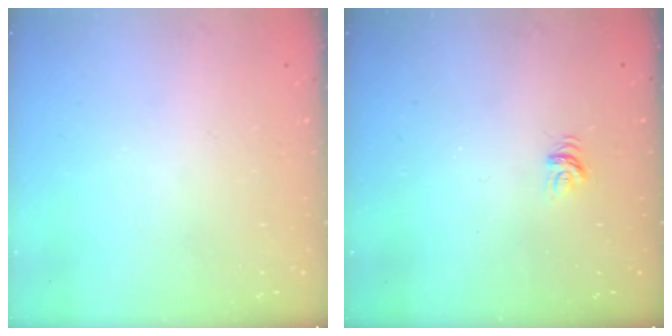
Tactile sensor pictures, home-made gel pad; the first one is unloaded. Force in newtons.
{"total": 3.7, "press": 3.7, "slide": 0.2}